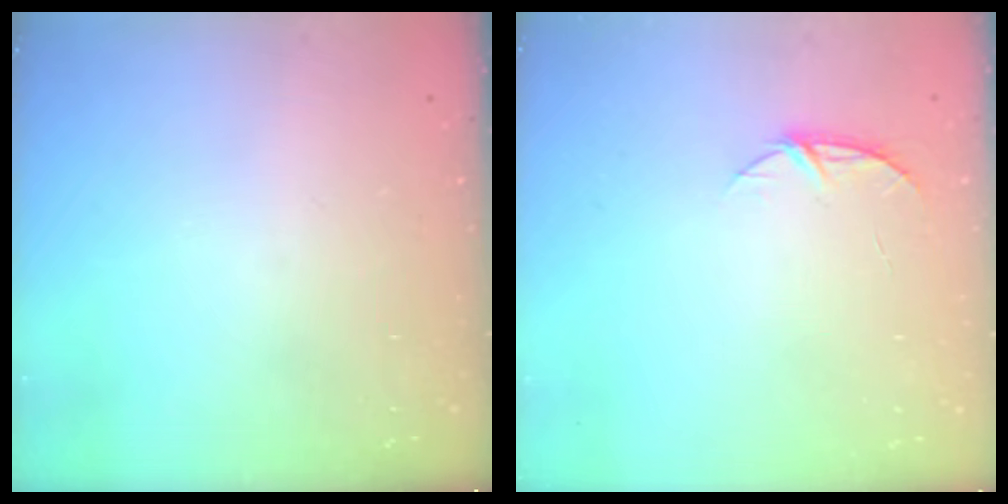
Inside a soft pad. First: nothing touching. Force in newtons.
{"total": 5.4, "press": 5.4, "slide": 0.6}